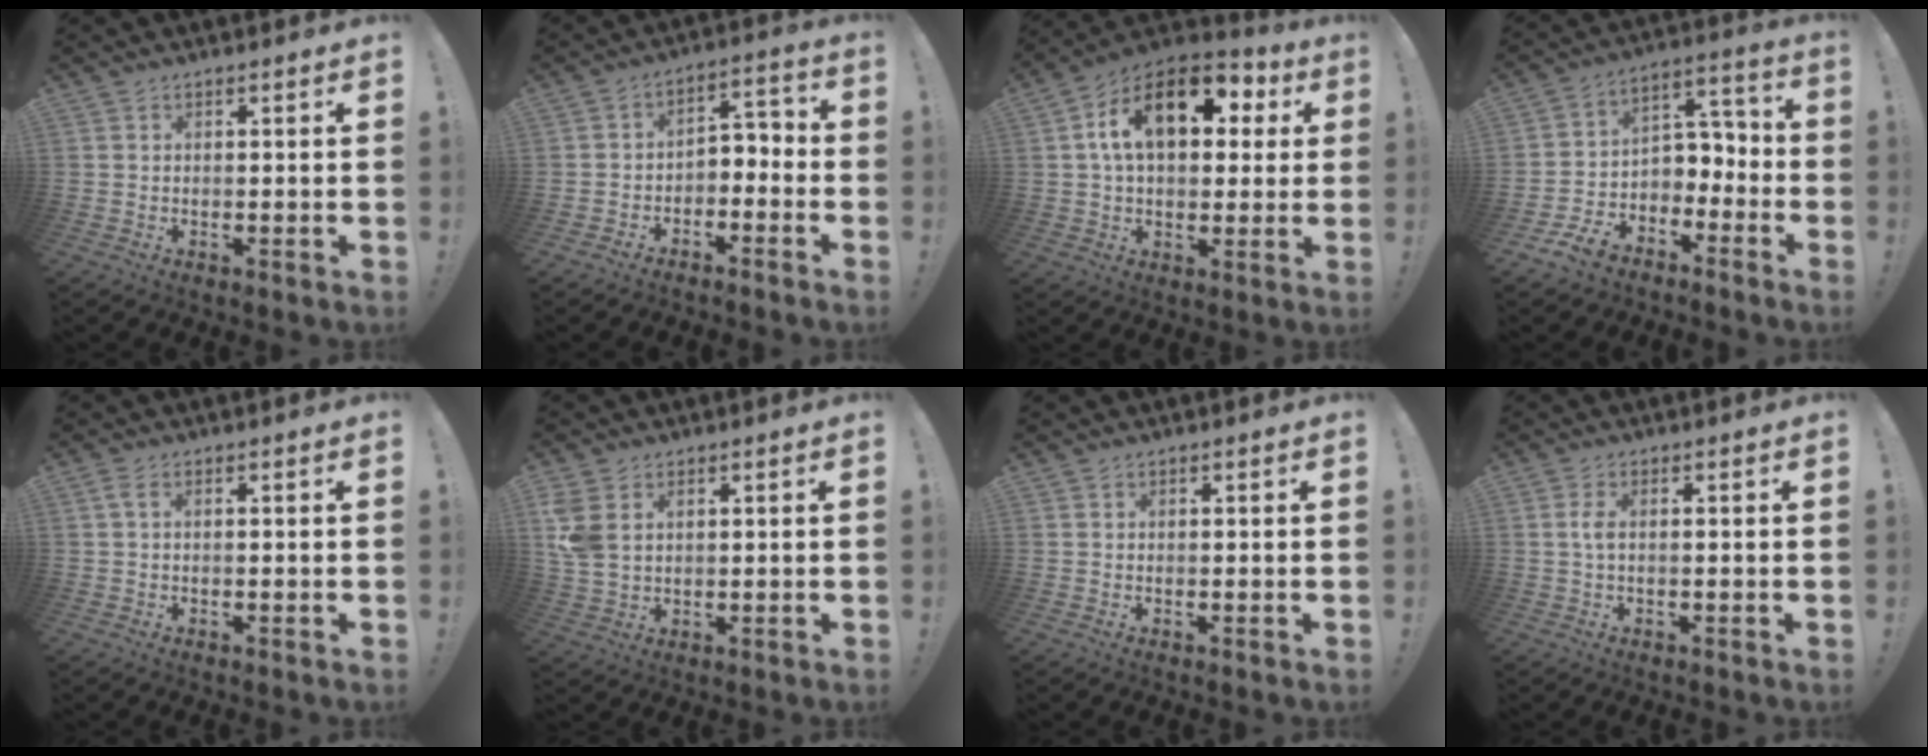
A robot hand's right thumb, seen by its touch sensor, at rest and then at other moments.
{"total": 5.4, "force": [-4.2, 3.0, 1.7], "torque": [-0.023, 0.025, -0.076]}
{"total": 18.3, "force": [5.7, 10.7, 13.7], "torque": [-0.216, -0.009, 0.093]}
{"total": 8.2, "force": [-5.3, 6.0, 1.9], "torque": [-0.026, 0.023, -0.091]}
{"total": 1.8, "force": [0.5, 0.6, 1.7], "torque": [-0.036, 0.003, 0.008]}
{"total": 6.8, "force": [2.7, 4.6, 4.1], "torque": [-0.088, -0.012, 0.050]}
{"total": 0.0}
{"total": 2.5, "force": [0.0, 0.8, 2.3], "torque": [-0.053, 0.001, -0.004]}